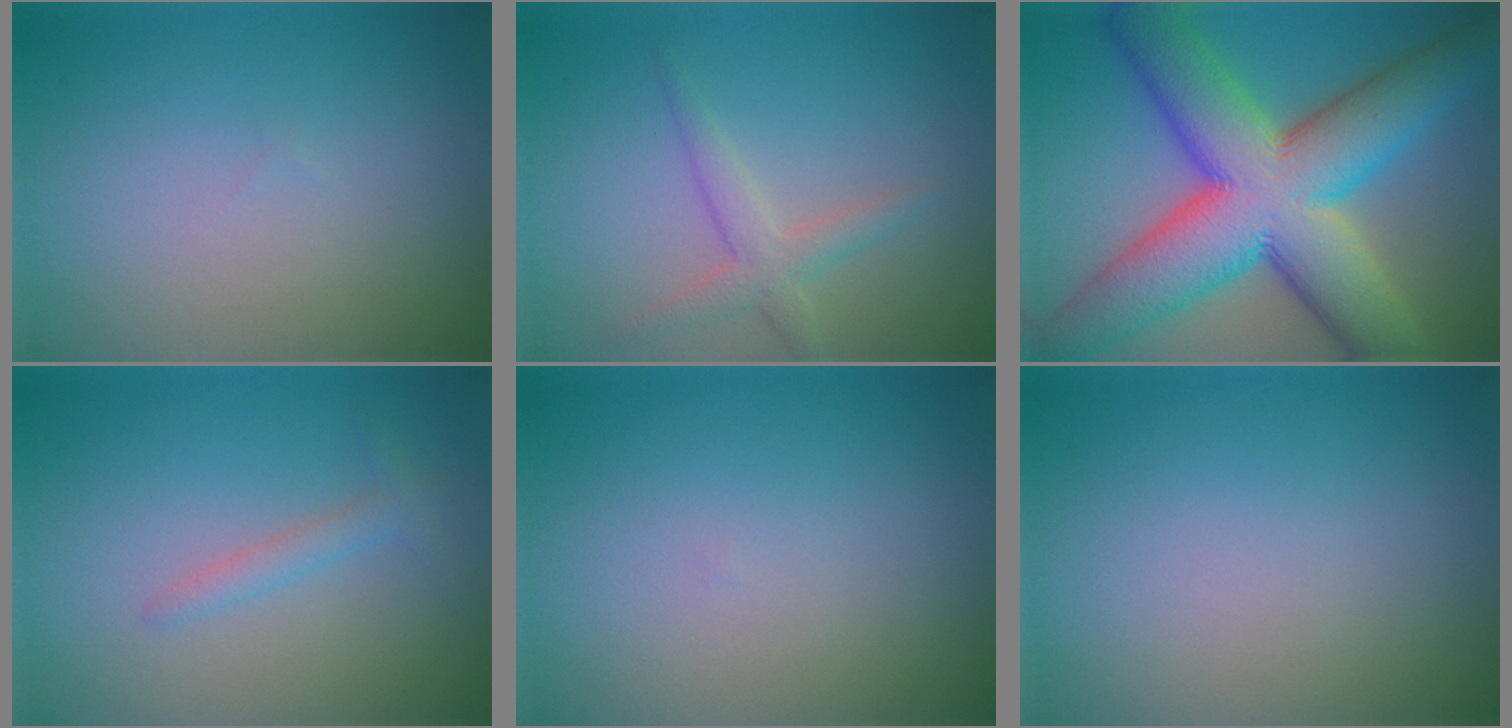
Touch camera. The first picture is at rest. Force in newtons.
{"total": 2.5, "press": 2.5, "slide": 0.1}
{"total": 15.7, "press": 15.6, "slide": 0.6}
{"total": 1.4, "press": 1.4, "slide": 0.1}
{"total": 0.0}
{"total": 0.0}